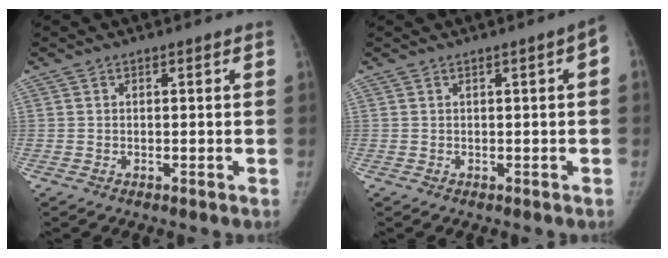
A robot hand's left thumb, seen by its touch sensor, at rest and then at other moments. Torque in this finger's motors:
{"motor_torque": [-0.06, 0.06, 0.22, 0.81, -0.05]}